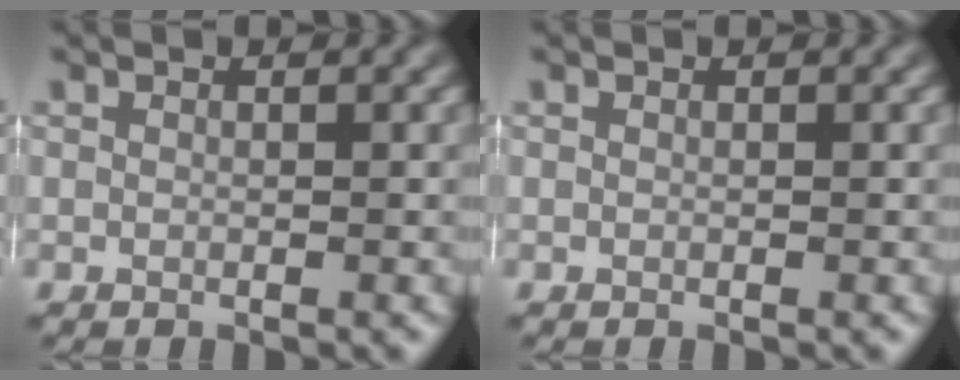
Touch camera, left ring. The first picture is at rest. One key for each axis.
{"total": 0.0}